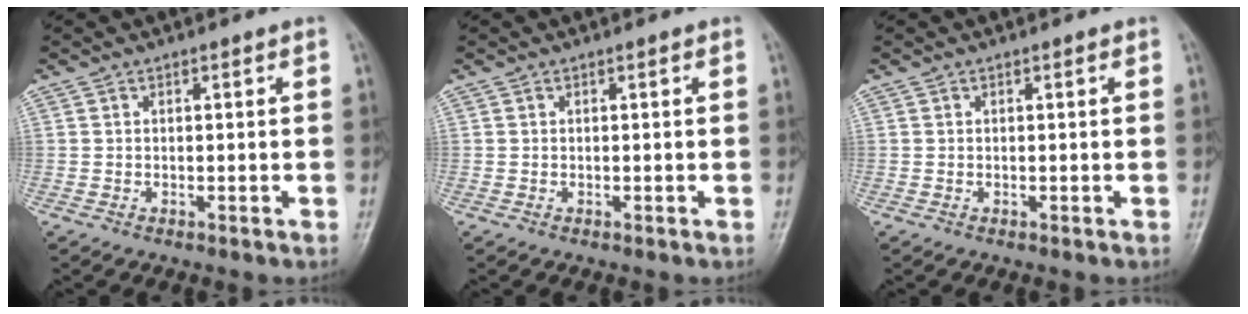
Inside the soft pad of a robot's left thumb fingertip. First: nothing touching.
{"total": 0.0}
{"total": 0.0}